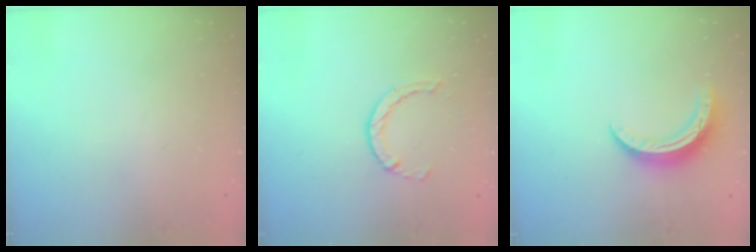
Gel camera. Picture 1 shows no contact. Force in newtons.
{"total": 2.9, "press": 2.8, "slide": 0.4}
{"total": 9.9, "press": 9.9, "slide": 0.5}